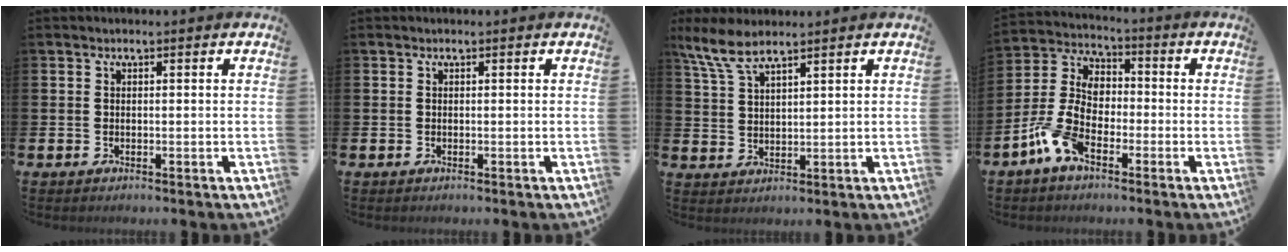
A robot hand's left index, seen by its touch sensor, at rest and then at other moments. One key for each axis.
{"total": 0.0}
{"total": 5.3, "fx": 4.6, "fy": 0.9, "fz": 2.4, "tx": -0.063, "ty": -0.014, "tz": 0.084}
{"total": 8.4, "fx": -3.3, "fy": 4.7, "fz": 6.1, "tx": -0.148, "ty": -0.005, "tz": -0.068}